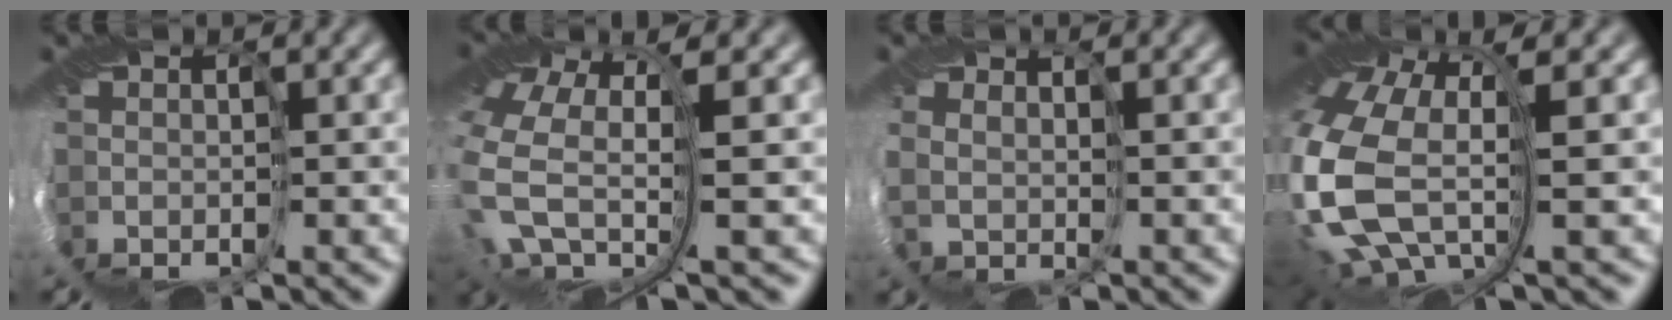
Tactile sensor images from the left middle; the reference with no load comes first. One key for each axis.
{"total": 8.5, "fx": 0.2, "fy": 4.6, "fz": 7.1, "tx": -0.205, "ty": -0.021, "tz": 0.006}
{"total": 2.4, "fx": 1.9, "fy": -0.7, "fz": -1.2, "tx": 0.011, "ty": 0.009, "tz": 0.028}
{"total": 11.8, "fx": -0.7, "fy": 6.7, "fz": 9.6, "tx": -0.271, "ty": -0.029, "tz": 0.002}